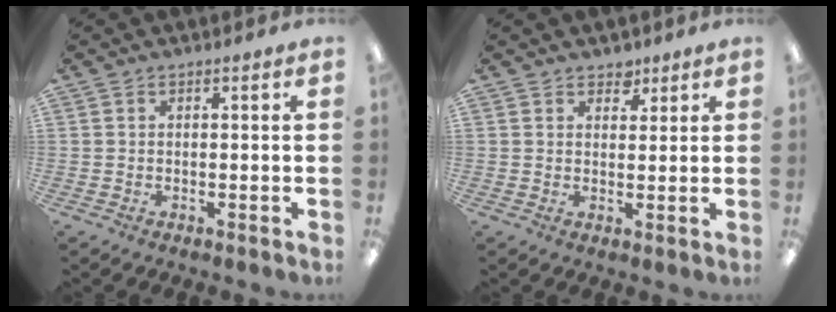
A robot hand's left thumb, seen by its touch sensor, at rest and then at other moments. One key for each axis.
{"total": 3.2, "fx": 2.4, "fy": 1.9, "fz": 0.6, "tx": 0.007, "ty": -0.011, "tz": 0.041}